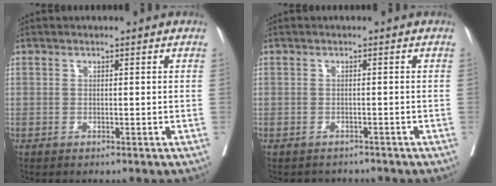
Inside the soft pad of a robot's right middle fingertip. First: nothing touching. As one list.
[{"total": 2.7, "force": [-2.4, 1.0, -0.3], "torque": [0.007, 0.001, -0.037]}]